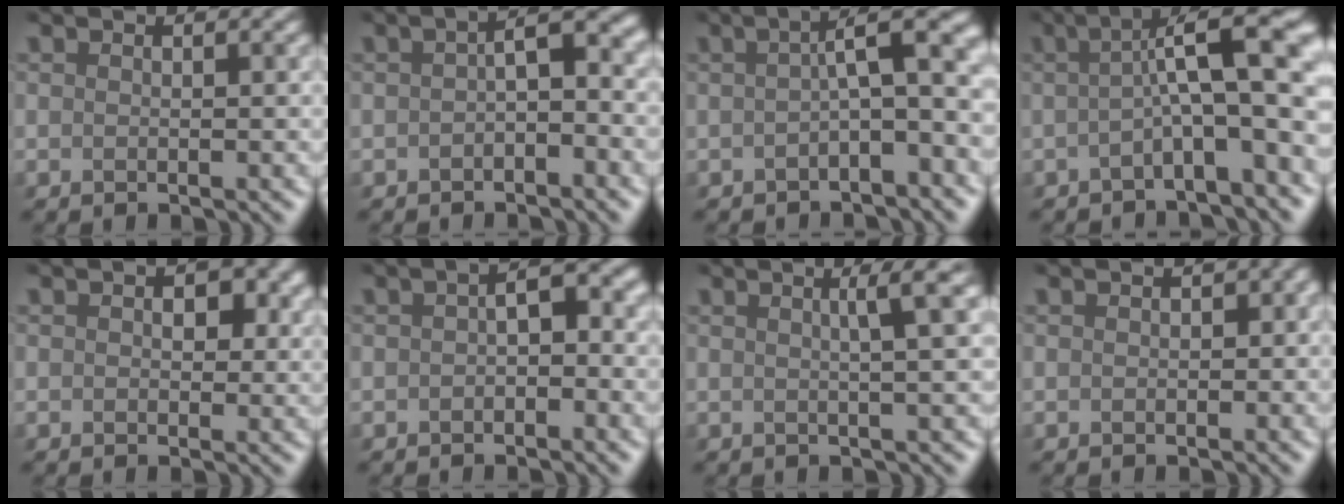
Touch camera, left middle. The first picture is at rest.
{"total": 2.9, "force": [-1.1, 1.0, 2.5], "torque": [-0.039, 0.013, -0.026]}
{"total": 4.9, "force": [-0.8, 1.0, 4.7], "torque": [-0.060, 0.022, -0.022]}
{"total": 8.6, "force": [-1.2, 1.6, 8.4], "torque": [-0.104, 0.038, -0.031]}
{"total": 2.6, "force": [0.6, 1.9, 1.7], "torque": [-0.002, 0.009, 0.001]}
{"total": 2.5, "force": [-0.9, 1.2, 2.0], "torque": [-0.030, 0.013, -0.021]}
{"total": 2.9, "force": [0.7, 0.2, 2.8], "torque": [-0.031, 0.010, 0.008]}
{"total": 2.5, "force": [-0.4, 1.6, 1.8], "torque": [-0.005, 0.008, -0.011]}